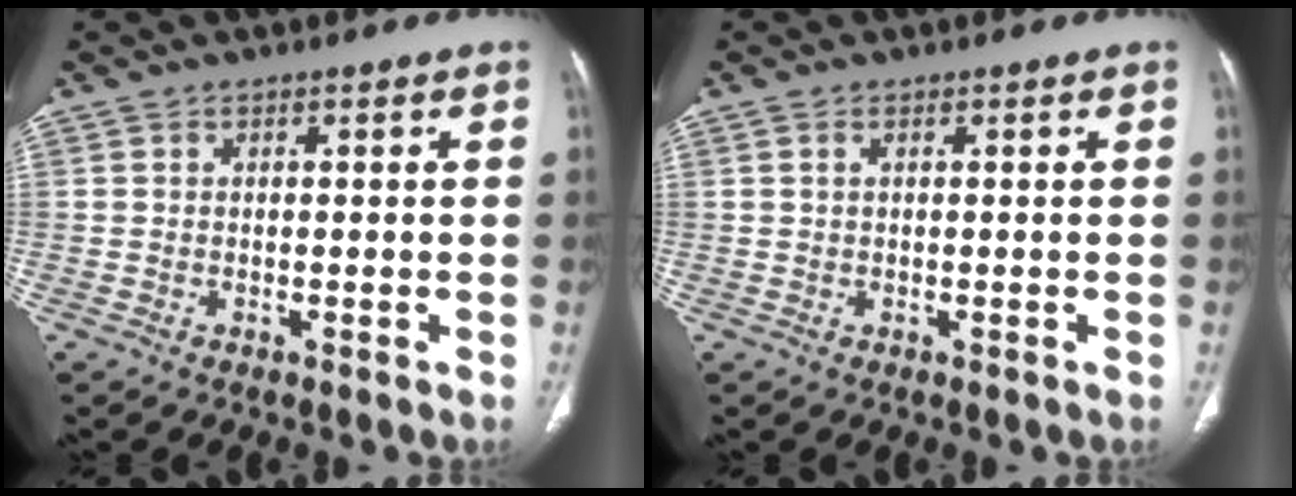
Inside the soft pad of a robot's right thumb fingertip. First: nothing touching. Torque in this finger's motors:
{"motor_torque": [-0.67, -0.02, -0.54, -0.09, -0.03]}